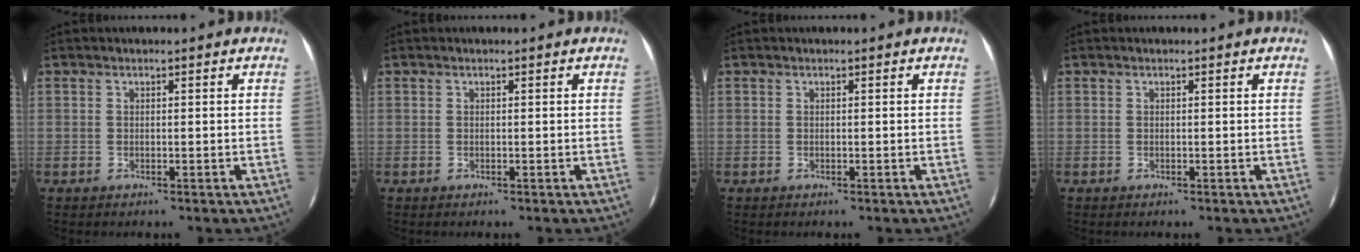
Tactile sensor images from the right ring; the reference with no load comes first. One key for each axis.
{"total": 0.0}
{"total": 0.0}
{"total": 0.0}